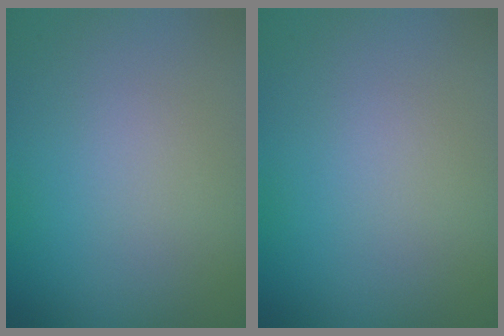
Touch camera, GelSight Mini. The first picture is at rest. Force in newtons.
{"total": 0.0}